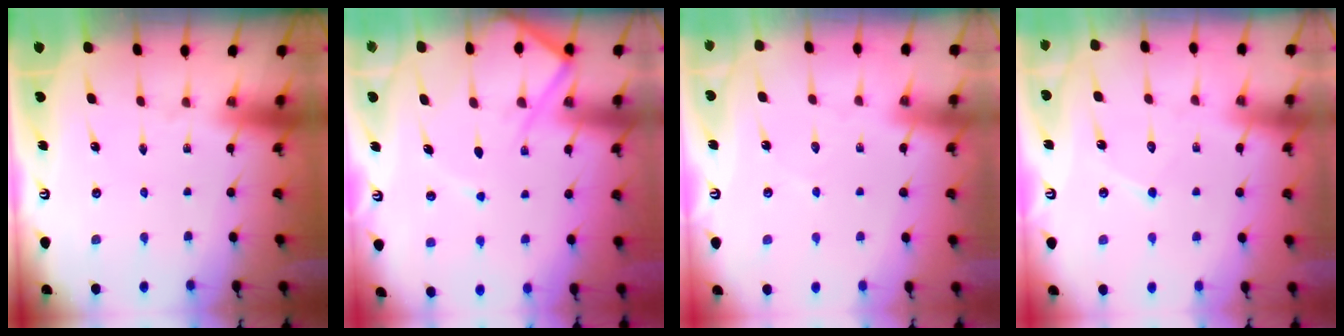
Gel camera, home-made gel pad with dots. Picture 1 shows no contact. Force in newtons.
{"total": 10.2, "press": 10.2, "slide": 0.9}
{"total": 2.5, "press": 2.5, "slide": 0.3}
{"total": 5.9, "press": 5.8, "slide": 0.5}